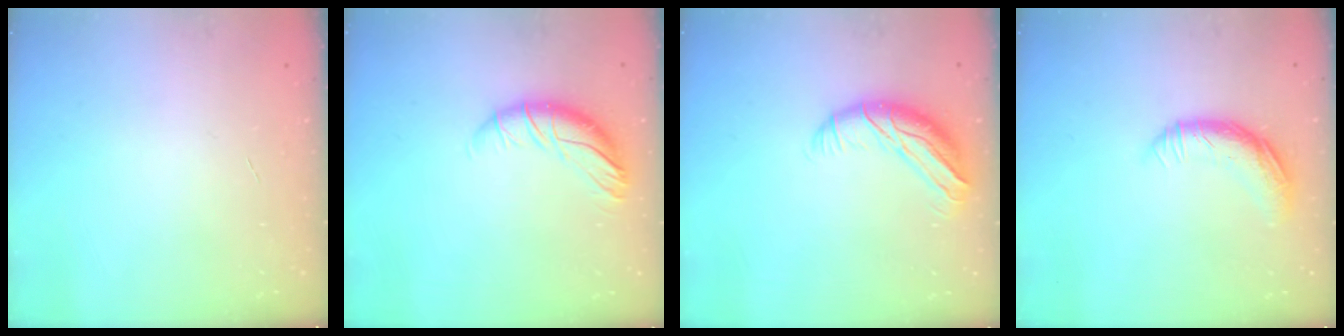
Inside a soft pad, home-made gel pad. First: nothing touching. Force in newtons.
{"total": 10.2, "press": 10.2, "slide": 1.0}
{"total": 10.8, "press": 10.5, "slide": 2.6}
{"total": 11.5, "press": 11.5, "slide": 0.6}